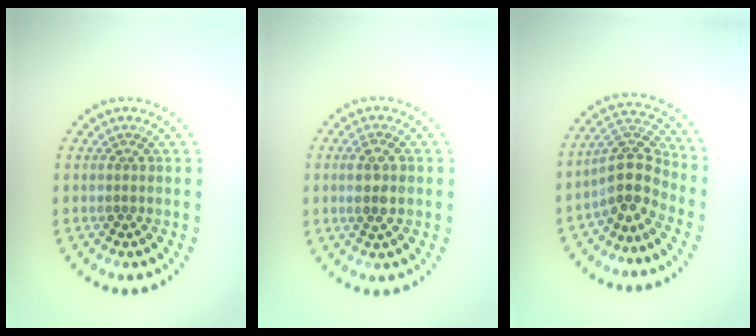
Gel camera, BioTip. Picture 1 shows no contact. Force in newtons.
{"total": 2.3, "press": 2.1, "slide": 0.8}
{"total": 4.0, "press": 3.5, "slide": 2.1}